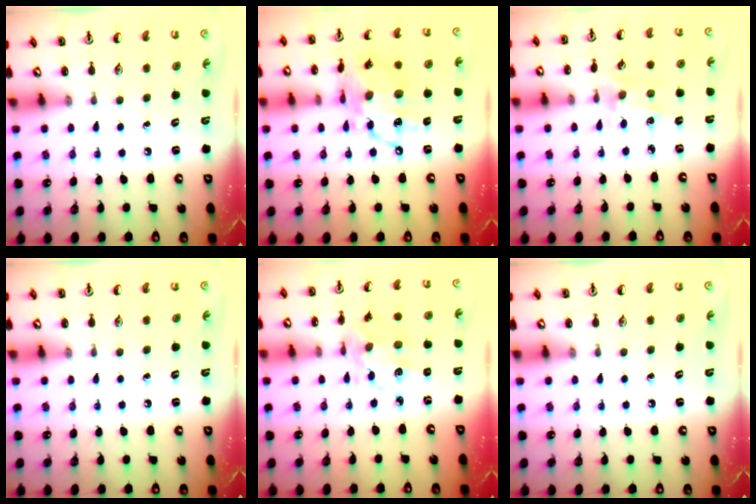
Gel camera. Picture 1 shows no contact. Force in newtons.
{"total": 14.7, "press": 14.6, "slide": 1.3}
{"total": 1.7, "press": 1.7, "slide": 0.3}
{"total": 0.0}
{"total": 7.3, "press": 7.3, "slide": 0.4}
{"total": 0.0}